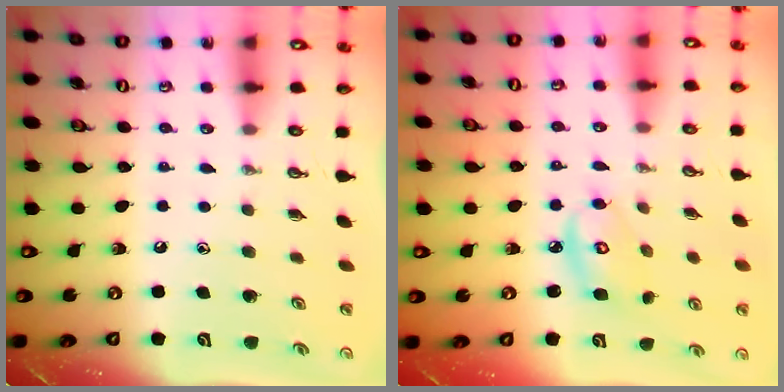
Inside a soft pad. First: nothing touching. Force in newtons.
{"total": 6.9, "press": 6.9, "slide": 0.2}